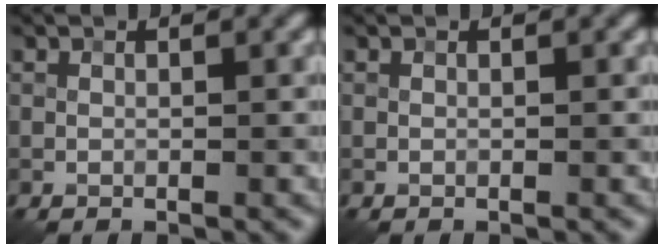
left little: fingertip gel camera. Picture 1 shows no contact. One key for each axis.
{"total": 0.0}